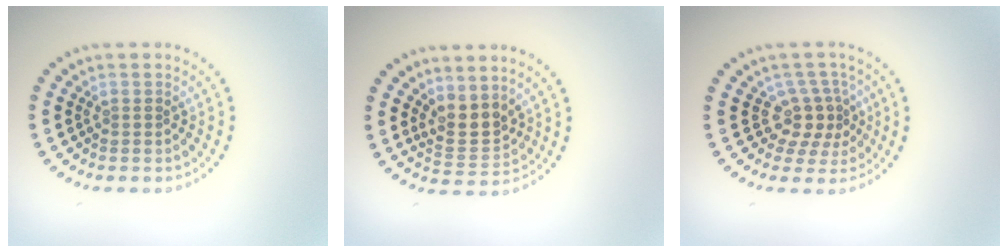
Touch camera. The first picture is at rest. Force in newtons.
{"total": 2.8, "press": 2.4, "slide": 1.4}
{"total": 3.0, "press": 2.2, "slide": 2.1}